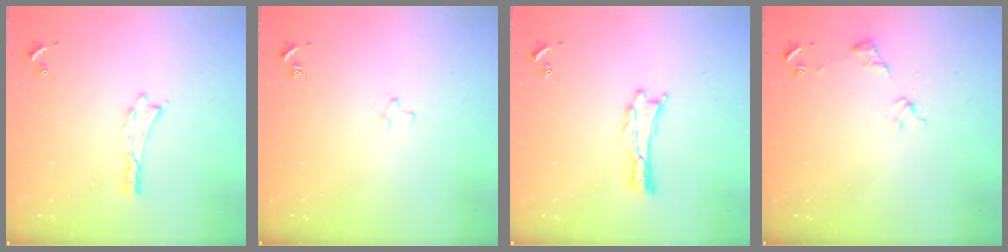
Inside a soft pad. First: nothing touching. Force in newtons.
{"total": 1.9, "press": 1.9, "slide": 0.2}
{"total": 0.0}
{"total": 2.9, "press": 2.9, "slide": 0.4}